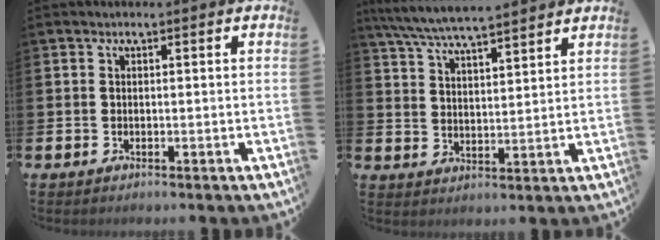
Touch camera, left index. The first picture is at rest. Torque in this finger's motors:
{"motor_torque": [0.75, -1.39, 0.89, 0.21]}